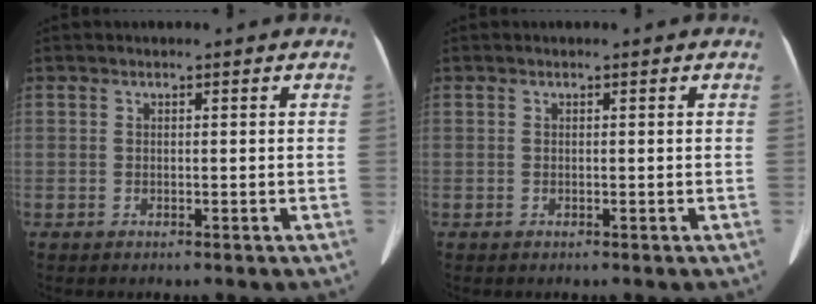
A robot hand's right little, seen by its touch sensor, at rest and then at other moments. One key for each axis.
{"total": 0.0}